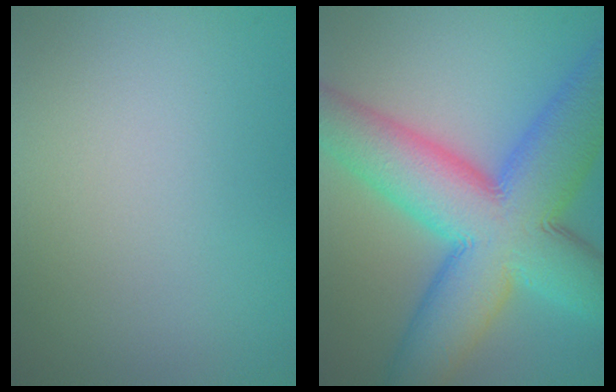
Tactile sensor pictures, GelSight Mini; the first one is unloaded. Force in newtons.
{"total": 14.5, "press": 14.5, "slide": 0.3}